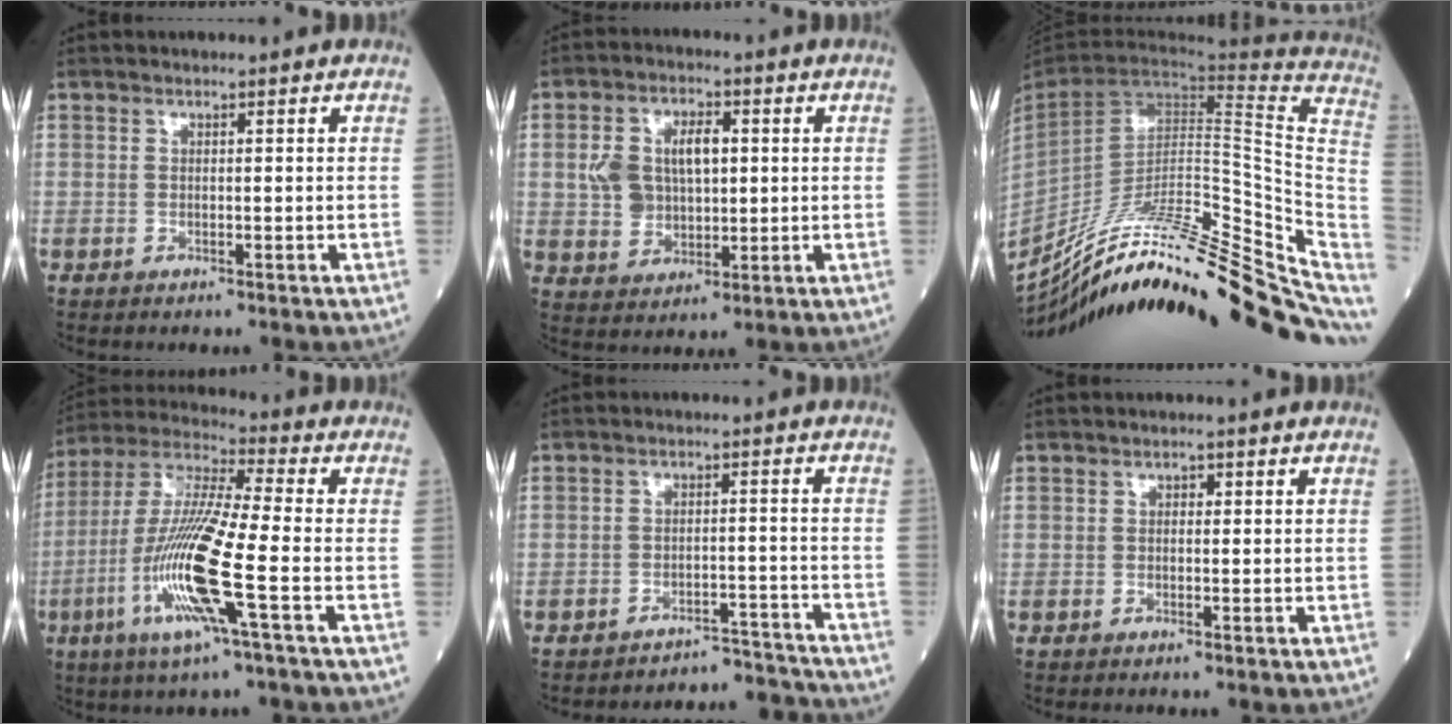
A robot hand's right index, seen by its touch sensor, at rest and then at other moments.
{"total": 8.7, "force": [1.4, 5.5, 6.6], "torque": [-0.130, 0.022, 0.037]}
{"total": 33.1, "force": [-25.3, 5.0, 20.8], "torque": [-0.221, -0.015, -0.371]}
{"total": 15.9, "force": [-4.8, 0.4, 15.2], "torque": [-0.319, -0.014, -0.100]}
{"total": 7.0, "force": [-6.6, -0.5, -2.3], "torque": [0.039, 0.021, -0.093]}
{"total": 0.7, "force": [0.2, 0.5, 0.5], "torque": [-0.005, 0.002, 0.000]}